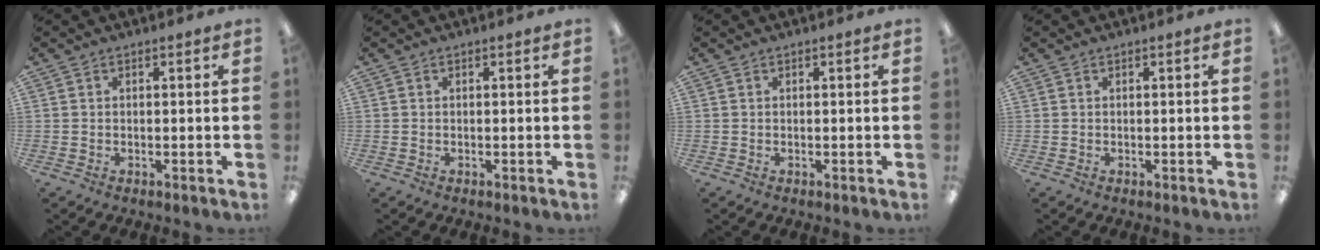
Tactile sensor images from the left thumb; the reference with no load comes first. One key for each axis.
{"total": 0.0}
{"total": 0.0}
{"total": 0.0}